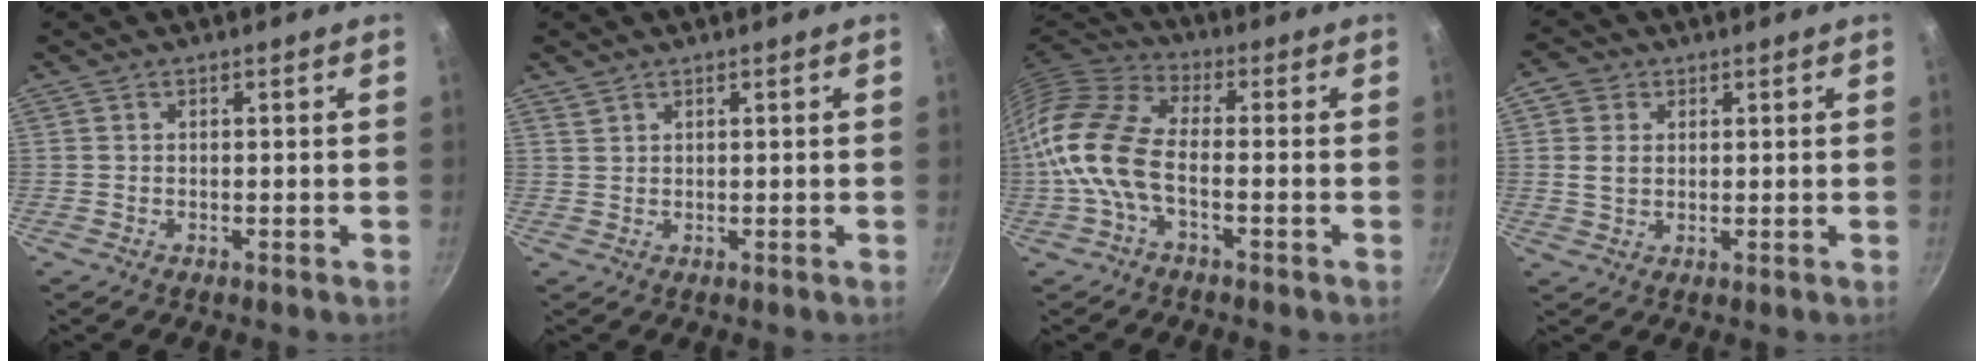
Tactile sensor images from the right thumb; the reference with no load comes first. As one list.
[{"total": 1.2, "force": [1.0, 0.6, 0.3], "torque": [-0.003, -0.002, 0.022]}, {"total": 12.7, "force": [-3.1, 6.9, 10.2], "torque": [-0.208, 0.036, -0.079]}, {"total": 4.9, "force": [1.0, 4.0, 2.6], "torque": [-0.031, 0.000, 0.013]}]